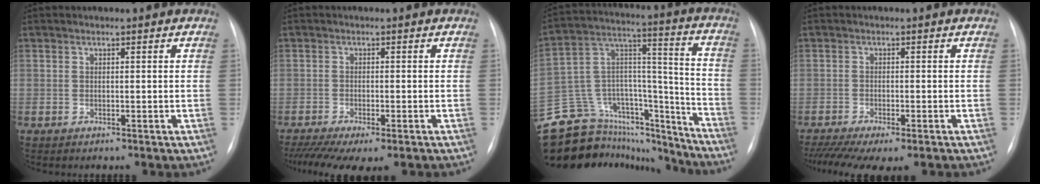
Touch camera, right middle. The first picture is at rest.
{"total": 9.4, "force": [-6.8, 2.3, 6.0], "torque": [-0.101, -0.014, -0.105]}
{"total": 29.1, "force": [-25.6, 10.6, 8.9], "torque": [-0.186, 0.053, -0.387]}
{"total": 9.6, "force": [-7.2, 2.2, 5.9], "torque": [-0.097, -0.012, -0.109]}